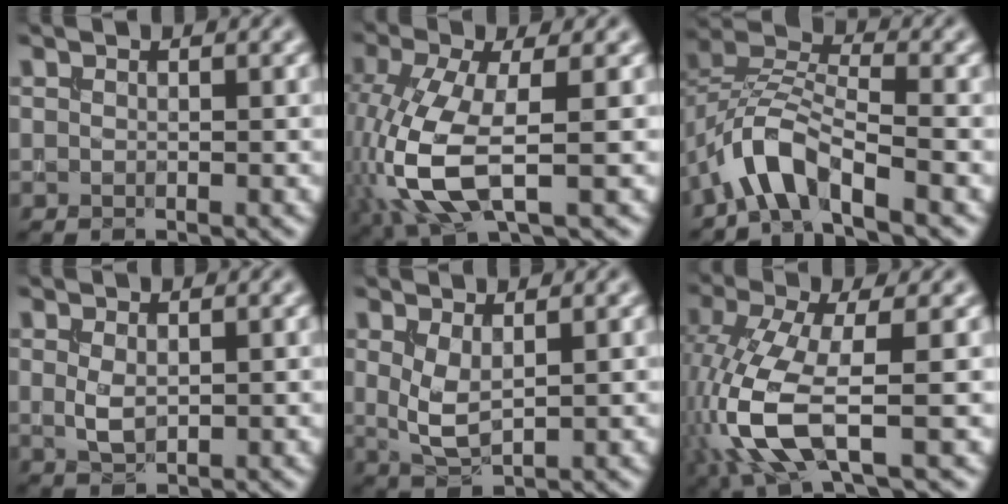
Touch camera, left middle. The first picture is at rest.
{"total": 8.1, "force": [-1.8, 3.1, 7.3], "torque": [-0.187, -0.005, -0.040]}
{"total": 5.2, "force": [-3.5, 1.7, 3.4], "torque": [-0.060, 0.012, -0.074]}
{"total": 1.8, "force": [0.2, 1.0, 1.5], "torque": [-0.036, -0.001, 0.007]}
{"total": 2.7, "force": [0.7, 1.1, 2.4], "torque": [-0.057, -0.005, 0.019]}
{"total": 7.5, "force": [-2.0, 2.6, 6.7], "torque": [-0.179, -0.005, -0.044]}